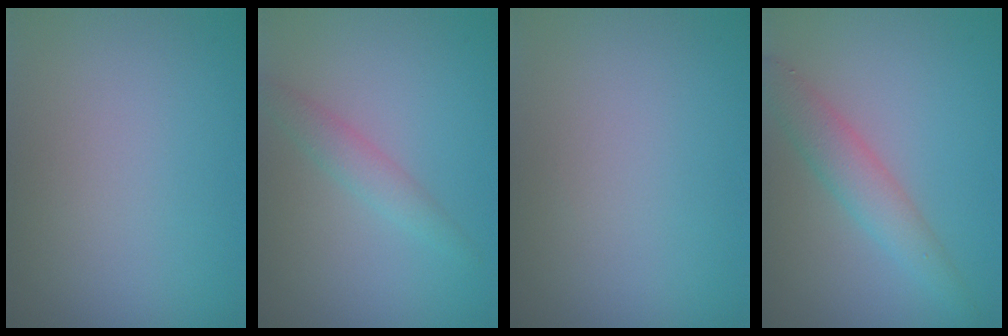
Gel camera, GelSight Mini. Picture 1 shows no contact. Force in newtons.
{"total": 1.8, "press": 1.8, "slide": 0.1}
{"total": 0.0}
{"total": 3.1, "press": 3.1, "slide": 0.1}